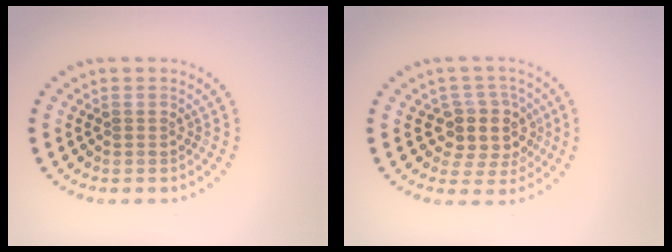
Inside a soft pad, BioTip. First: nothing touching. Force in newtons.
{"total": 3.8, "press": 3.3, "slide": 1.9}